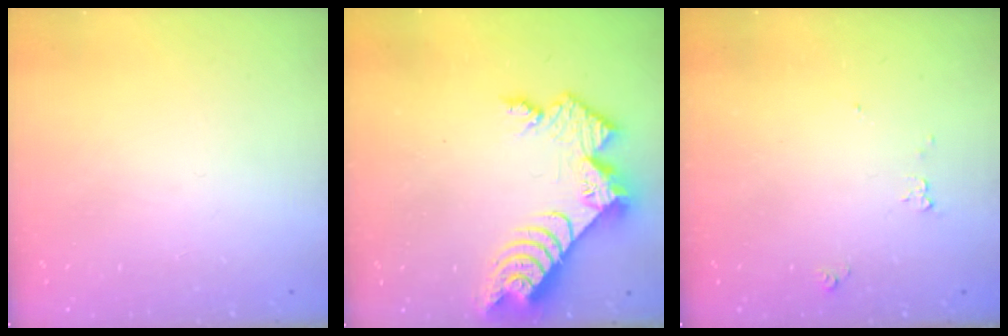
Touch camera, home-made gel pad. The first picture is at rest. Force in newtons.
{"total": 11.2, "press": 11.1, "slide": 0.9}
{"total": 5.5, "press": 5.5, "slide": 0.7}